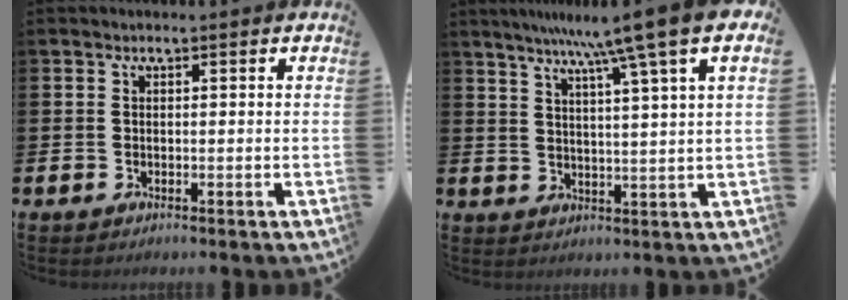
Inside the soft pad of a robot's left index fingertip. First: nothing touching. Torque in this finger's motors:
{"motor_torque": [1.67, -0.45, 0.87, 0.21]}